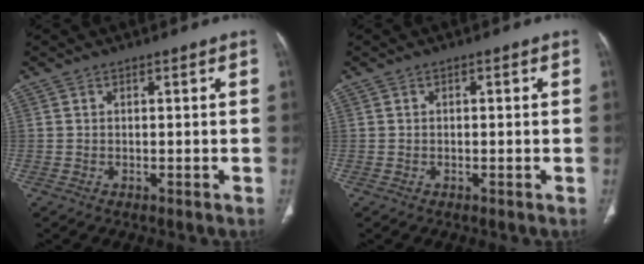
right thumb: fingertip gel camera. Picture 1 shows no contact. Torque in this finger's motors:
{"motor_torque": [-0.49, 0.15, -0.39, 0.14, -0.02]}